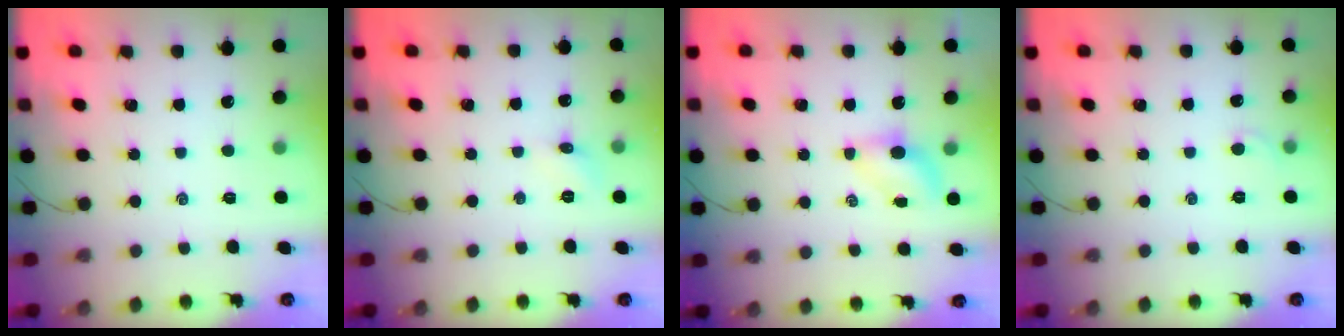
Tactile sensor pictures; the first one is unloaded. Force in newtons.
{"total": 4.3, "press": 4.0, "slide": 1.4}
{"total": 4.3, "press": 4.2, "slide": 0.9}
{"total": 2.7, "press": 2.5, "slide": 0.9}